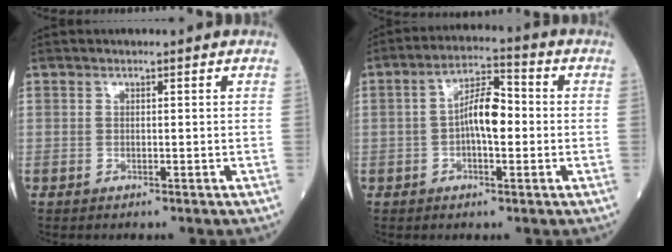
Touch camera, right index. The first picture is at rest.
{"total": 7.4, "force": [-0.4, 2.5, 6.9], "torque": [-0.128, 0.021, -0.014]}